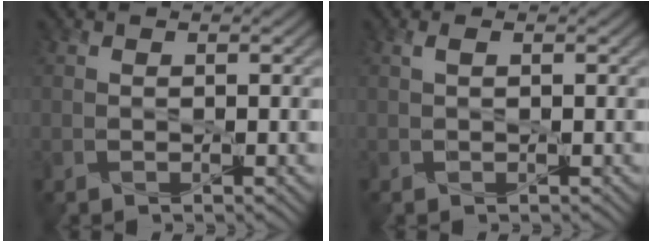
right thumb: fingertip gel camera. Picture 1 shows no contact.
{"total": 0.8, "force": [0.3, 0.2, 0.7], "torque": [-0.016, 0.002, 0.005]}